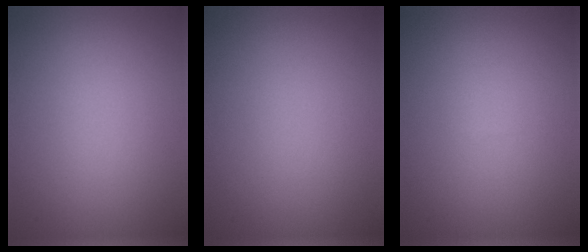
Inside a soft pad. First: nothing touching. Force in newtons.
{"total": 0.0}
{"total": 0.0}